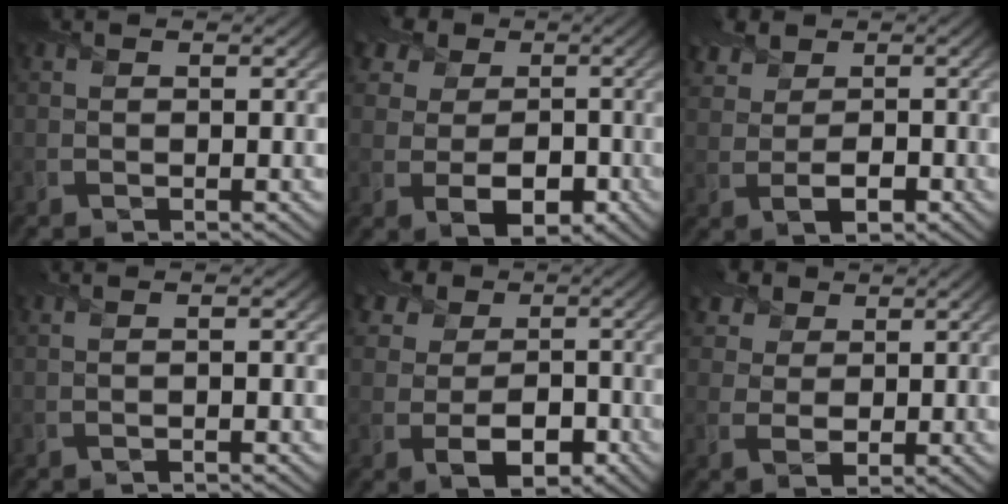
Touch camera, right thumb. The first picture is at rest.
{"total": 9.4, "force": [0.9, 8.1, 4.8], "torque": [-0.102, -0.003, 0.000]}
{"total": 4.7, "force": [1.1, 3.6, 2.8], "torque": [-0.059, -0.002, 0.015]}
{"total": 1.4, "force": [0.2, 0.3, 1.4], "torque": [-0.024, 0.003, -0.006]}
{"total": 8.4, "force": [0.4, 7.1, 4.3], "torque": [-0.084, -0.007, -0.004]}
{"total": 6.0, "force": [3.2, 4.4, 2.5], "torque": [-0.084, 0.000, 0.060]}